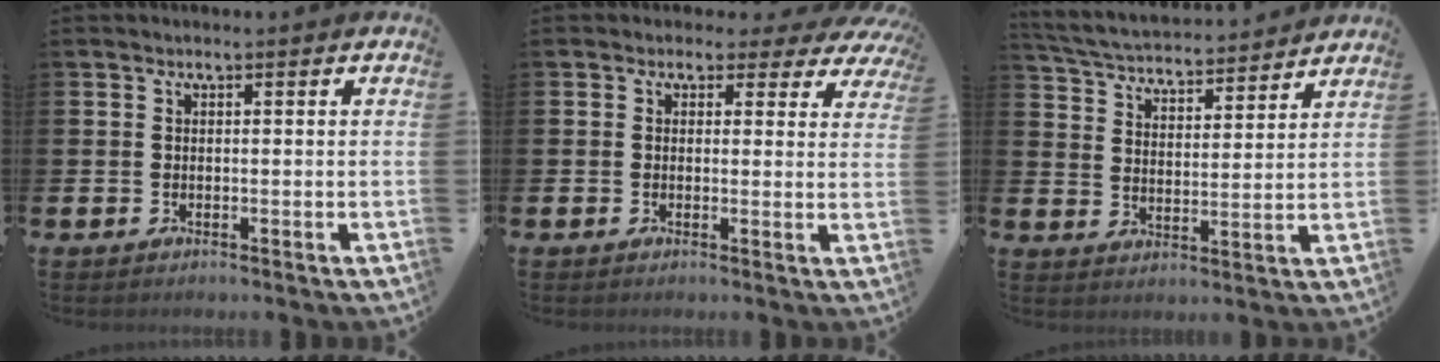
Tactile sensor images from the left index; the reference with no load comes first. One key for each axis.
{"total": 1.9, "fx": 1.2, "fy": 1.5, "fz": 0.3, "tx": -0.007, "ty": -0.008, "tz": 0.014}
{"total": 4.9, "fx": 4.8, "fy": 0.7, "fz": 0.6, "tx": -0.038, "ty": -0.039, "tz": 0.081}